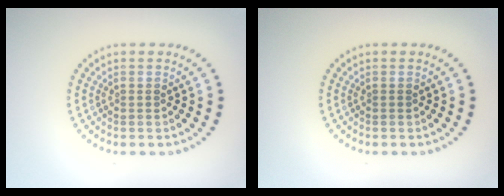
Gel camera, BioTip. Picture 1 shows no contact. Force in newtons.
{"total": 0.0}